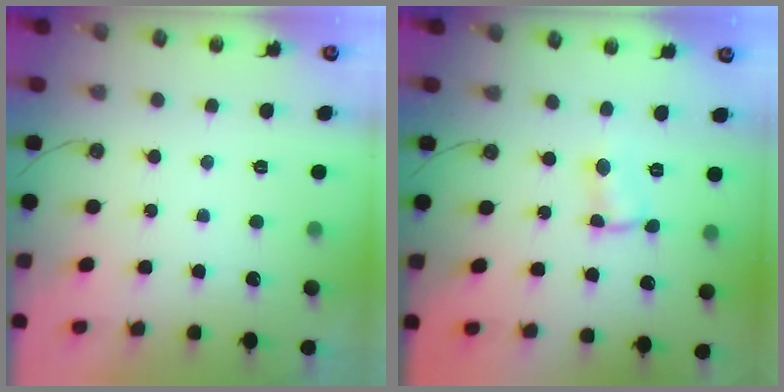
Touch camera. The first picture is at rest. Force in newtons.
{"total": 1.4, "press": 1.4, "slide": 0.1}